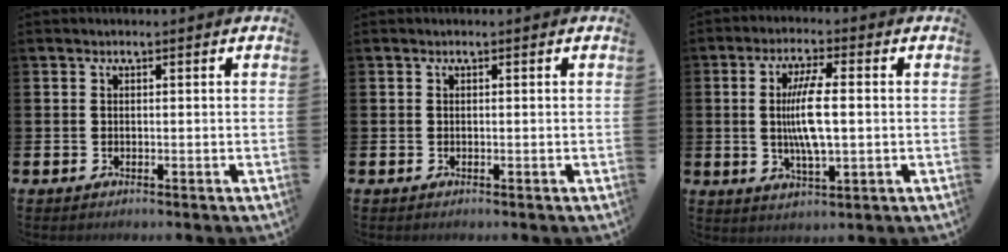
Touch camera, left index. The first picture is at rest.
{"total": 0.0}
{"total": 7.2, "force": [0.4, 2.0, 6.9], "torque": [-0.133, -0.005, -0.001]}